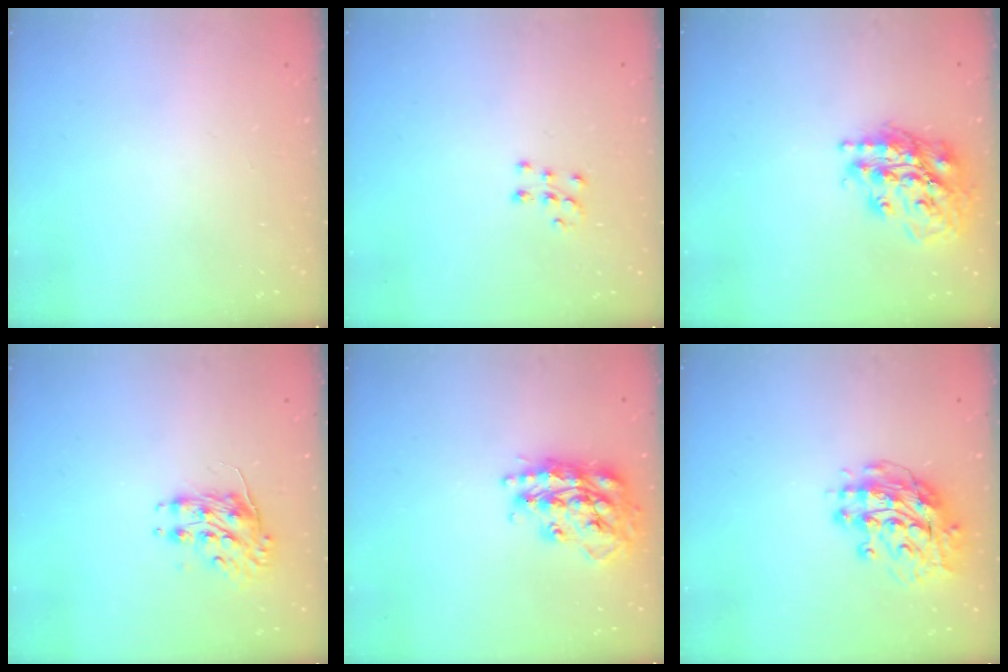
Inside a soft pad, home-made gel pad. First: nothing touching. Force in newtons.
{"total": 7.6, "press": 7.6, "slide": 0.5}
{"total": 19.9, "press": 19.8, "slide": 2.4}
{"total": 8.4, "press": 8.4, "slide": 0.3}
{"total": 19.5, "press": 19.5, "slide": 1.8}
{"total": 13.7, "press": 13.6, "slide": 1.5}